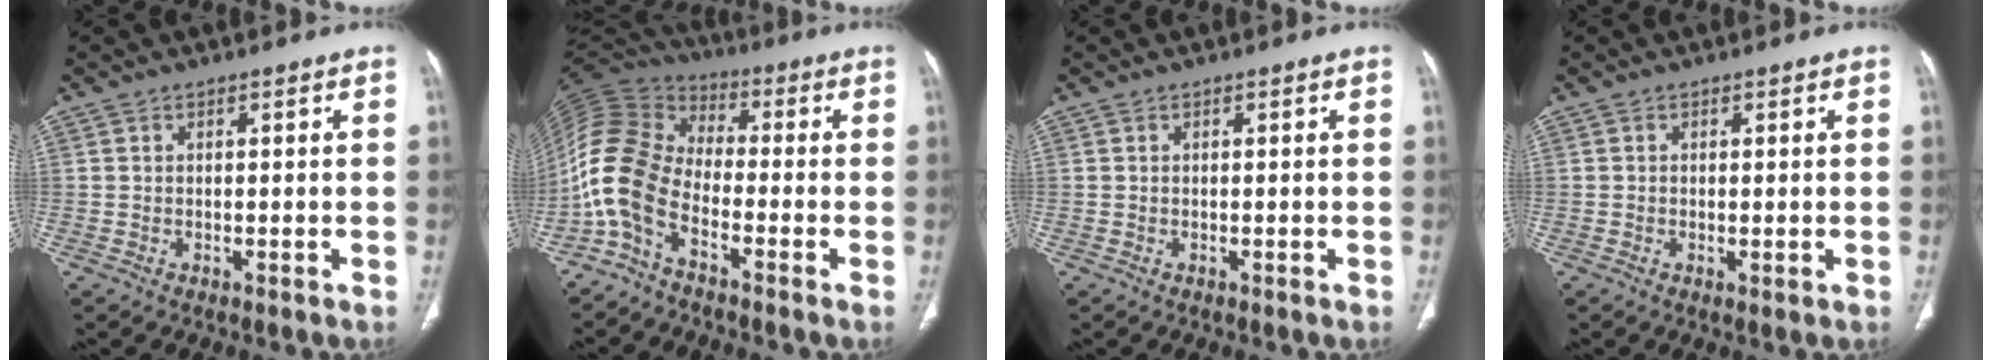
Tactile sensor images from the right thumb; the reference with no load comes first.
{"total": 12.6, "force": [-5.4, 7.3, 8.7], "torque": [-0.188, 0.061, -0.123]}
{"total": 0.0}
{"total": 0.9, "force": [-0.1, 0.3, 0.8], "torque": [-0.018, -0.004, -0.001]}